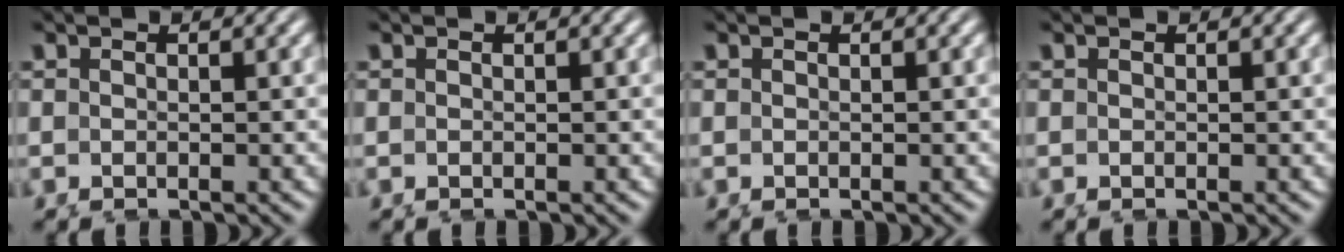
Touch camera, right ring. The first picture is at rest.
{"total": 0.0}
{"total": 0.0}
{"total": 0.0}